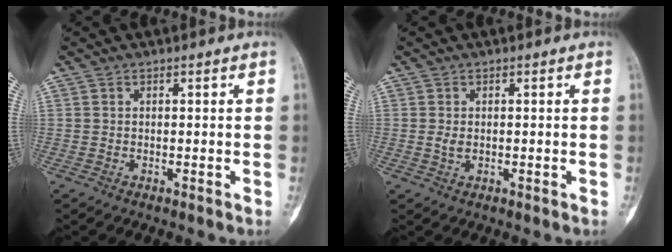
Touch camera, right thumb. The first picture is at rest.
{"total": 1.5, "force": [0.0, 1.0, 1.1], "torque": [-0.020, 0.000, 0.001]}